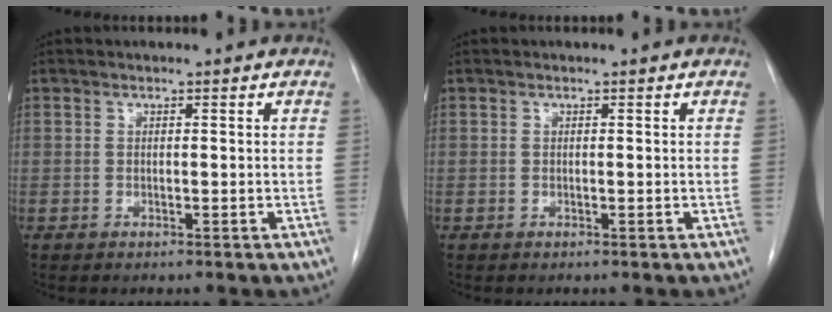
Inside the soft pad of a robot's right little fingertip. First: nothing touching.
{"total": 0.0}